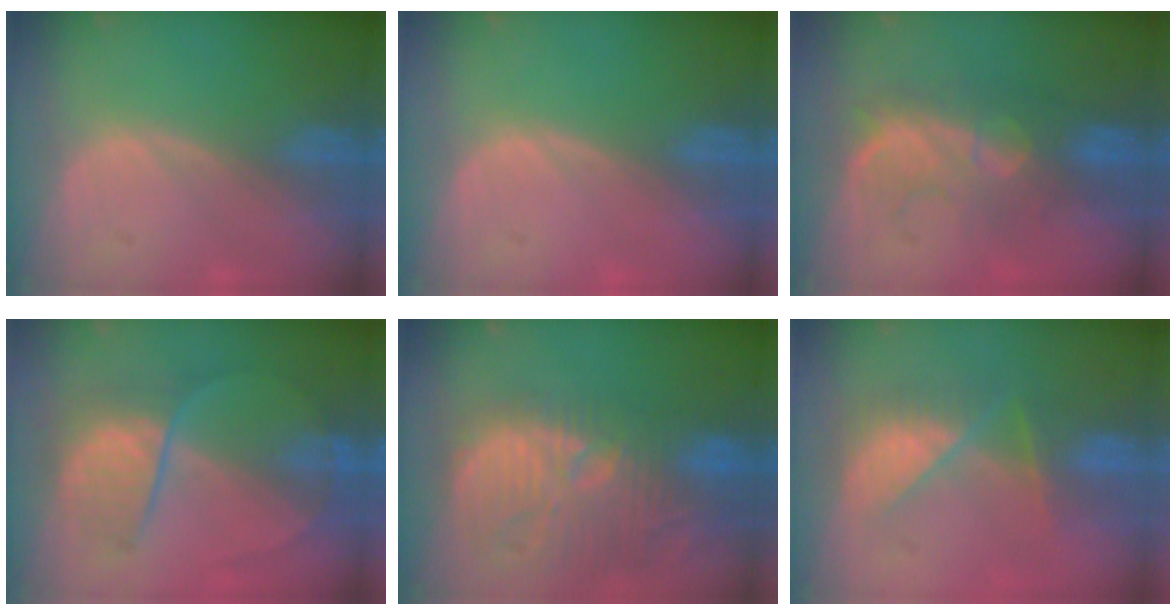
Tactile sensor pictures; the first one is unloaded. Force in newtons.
{"total": 0.0}
{"total": 7.8, "press": 7.7, "slide": 1.3}
{"total": 6.8, "press": 6.6, "slide": 1.6}
{"total": 13.5, "press": 12.5, "slide": 5.0}
{"total": 7.3, "press": 6.9, "slide": 2.4}